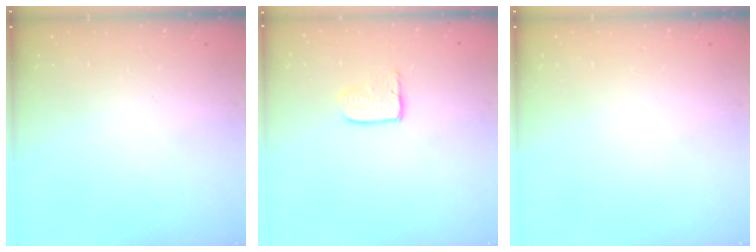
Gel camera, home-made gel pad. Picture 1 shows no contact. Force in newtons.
{"total": 3.7, "press": 3.7, "slide": 0.2}
{"total": 0.0}